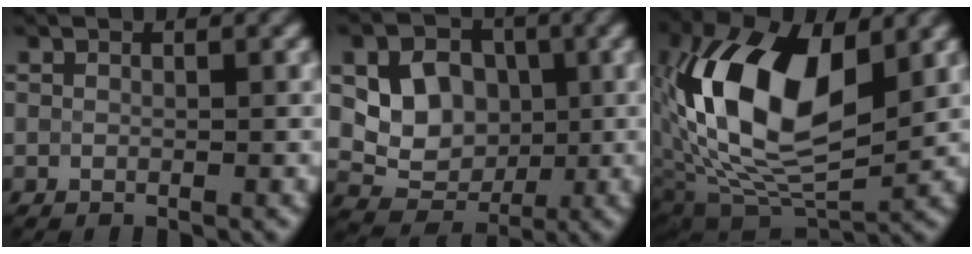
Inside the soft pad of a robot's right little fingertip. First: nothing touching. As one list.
[{"total": 6.0, "force": [1.0, 5.0, 3.1], "torque": [-0.048, 0.000, 0.008]}, {"total": 13.9, "force": [2.4, 7.5, 11.5], "torque": [-0.220, 0.009, 0.038]}]